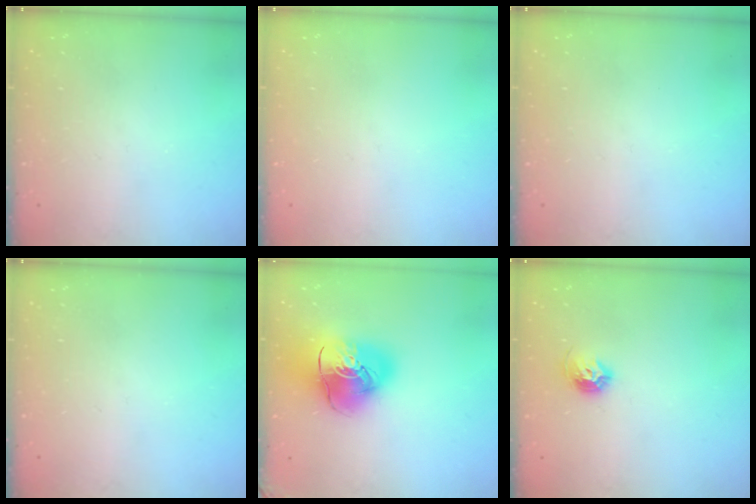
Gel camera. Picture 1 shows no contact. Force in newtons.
{"total": 0.0}
{"total": 0.0}
{"total": 0.0}
{"total": 18.1, "press": 17.9, "slide": 2.7}
{"total": 8.4, "press": 8.3, "slide": 0.9}